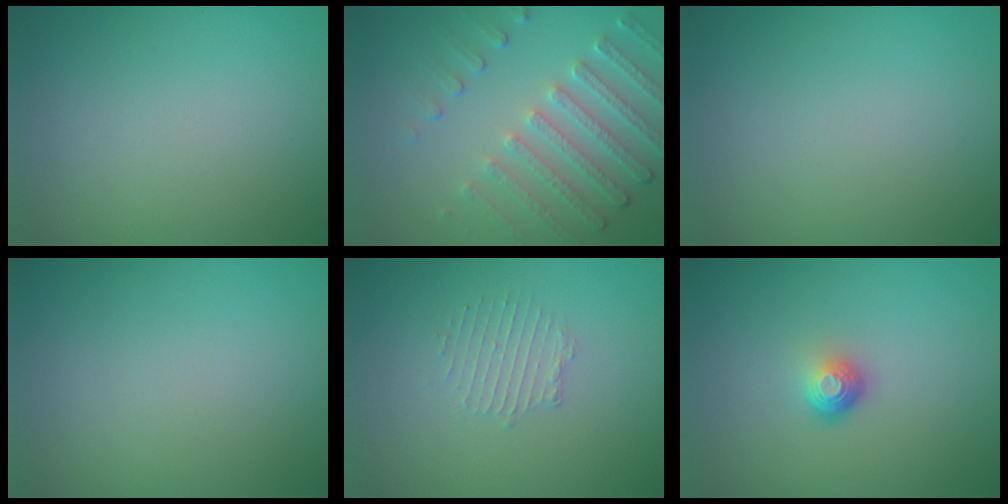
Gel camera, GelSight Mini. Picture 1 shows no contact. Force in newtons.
{"total": 4.8, "press": 3.5, "slide": 3.2}
{"total": 0.0}
{"total": 0.0}
{"total": 1.3, "press": 0.7, "slide": 1.1}
{"total": 1.8, "press": 1.2, "slide": 1.4}